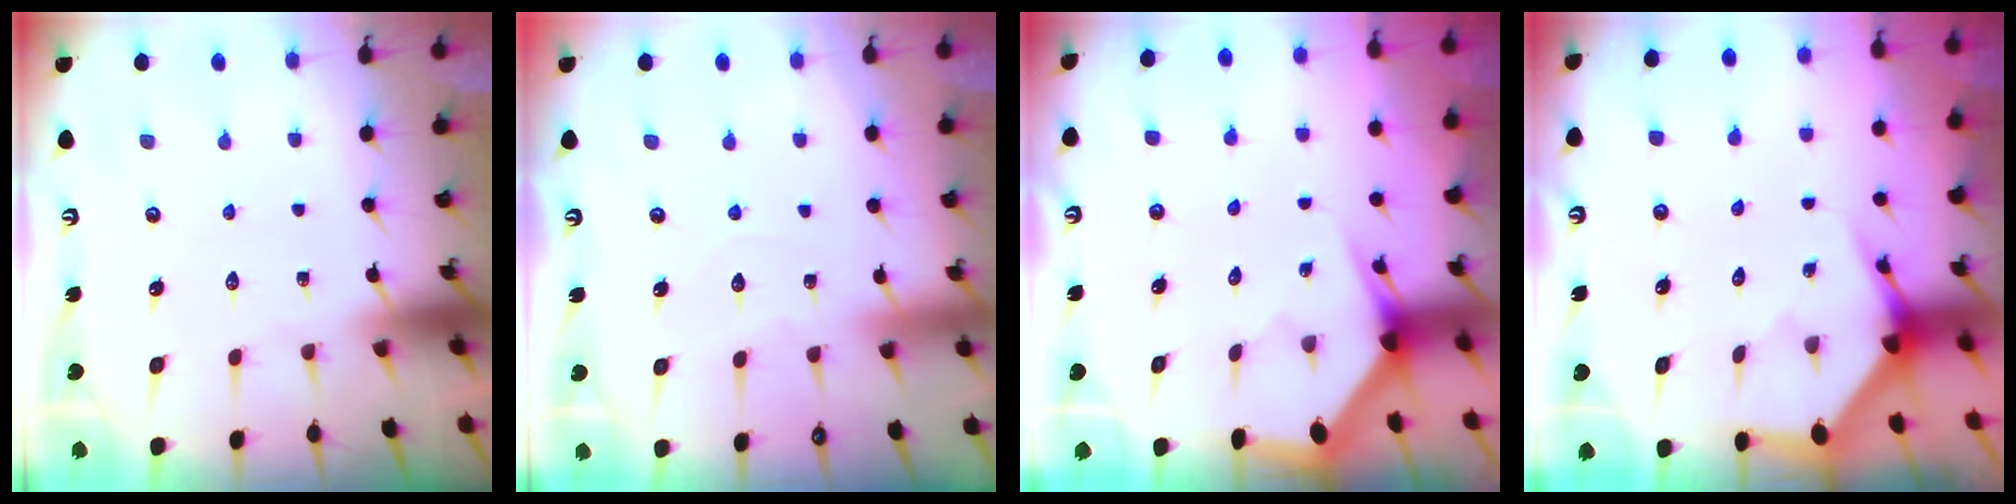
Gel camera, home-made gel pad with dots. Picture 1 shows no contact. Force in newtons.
{"total": 3.8, "press": 3.8, "slide": 0.4}
{"total": 2.9, "press": 2.9, "slide": 0.0}
{"total": 3.5, "press": 3.5, "slide": 0.1}